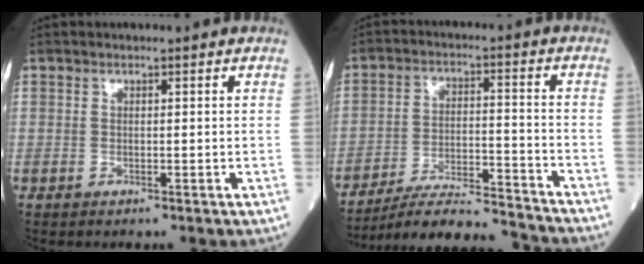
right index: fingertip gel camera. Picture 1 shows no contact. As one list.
[{"total": 15.4, "force": [-14.8, 0.3, 4.5], "torque": [-0.079, -0.001, -0.230]}]